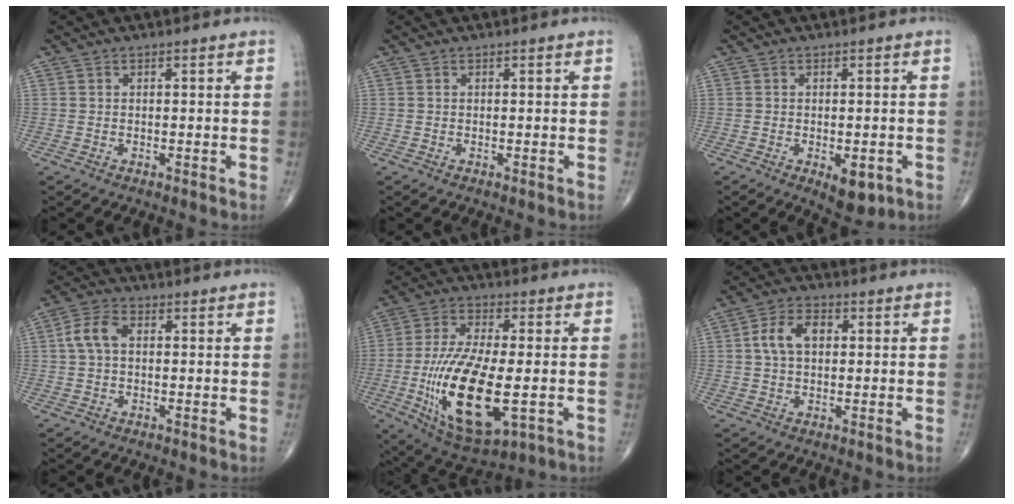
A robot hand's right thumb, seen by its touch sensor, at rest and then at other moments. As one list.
[{"total": 0.0}, {"total": 5.2, "force": [-1.9, 2.5, 4.2], "torque": [-0.044, -0.002, -0.016]}, {"total": 5.1, "force": [0.6, 3.2, 4.0], "torque": [-0.087, 0.018, 0.007]}, {"total": 19.3, "force": [-3.8, 7.4, 17.5], "torque": [-0.343, -0.012, -0.053]}, {"total": 6.6, "force": [1.1, 4.2, 5.0], "torque": [-0.089, 0.015, 0.015]}]